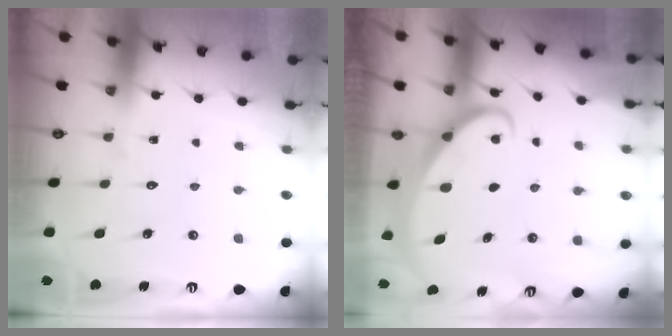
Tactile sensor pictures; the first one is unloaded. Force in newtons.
{"total": 2.0, "press": 2.0, "slide": 0.2}